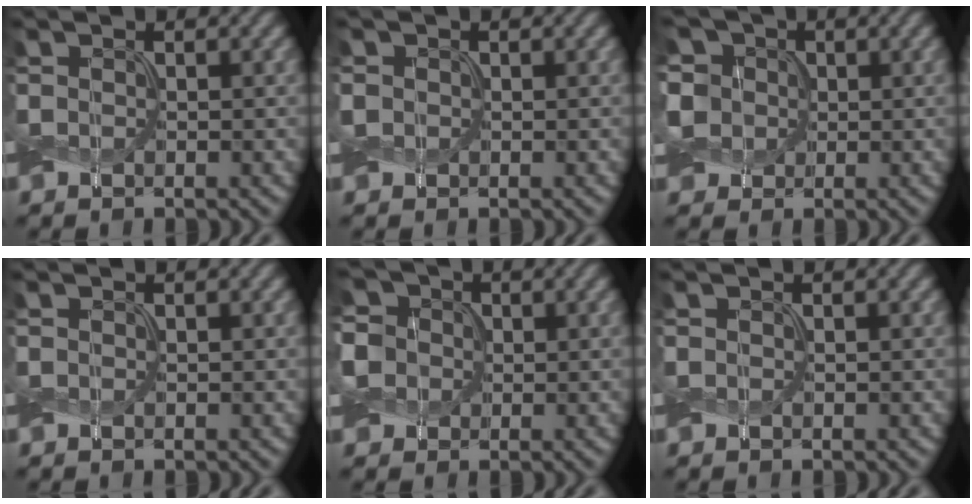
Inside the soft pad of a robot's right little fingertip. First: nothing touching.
{"total": 0.9, "force": [0.2, 0.8, 0.2], "torque": [-0.004, 0.001, 0.002]}
{"total": 6.9, "force": [2.8, 5.4, 3.1], "torque": [-0.079, 0.018, 0.033]}
{"total": 0.0}
{"total": 8.6, "force": [3.2, 7.0, 3.8], "torque": [-0.097, 0.029, 0.037]}
{"total": 0.0}